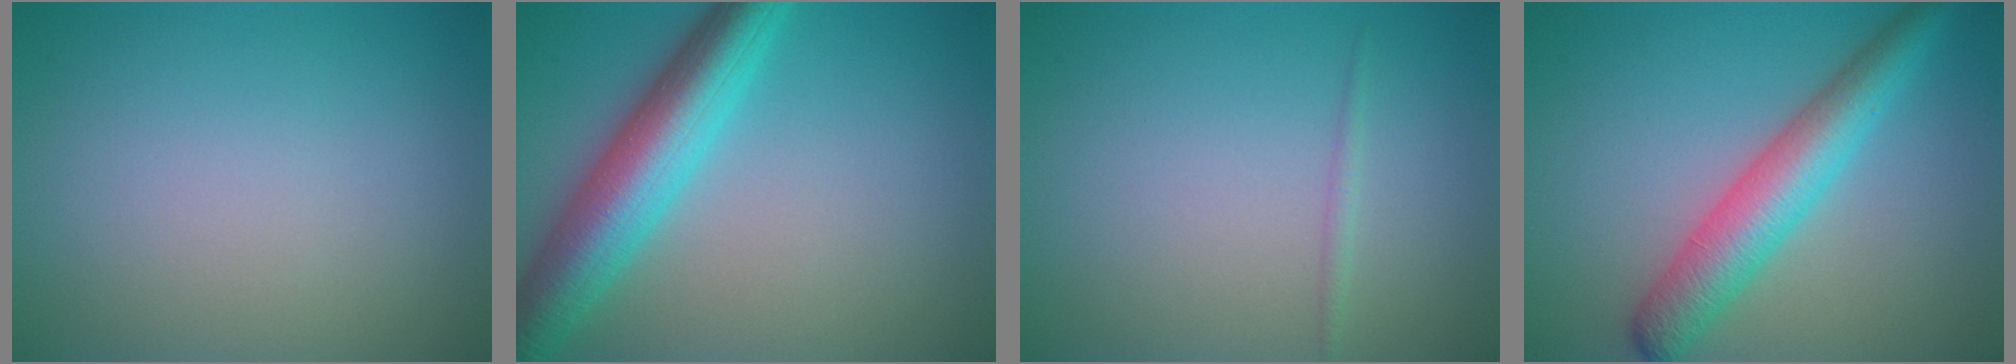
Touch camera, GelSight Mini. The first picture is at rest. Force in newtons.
{"total": 7.5, "press": 7.5, "slide": 0.2}
{"total": 0.7, "press": 0.7, "slide": 0.1}
{"total": 5.4, "press": 5.4, "slide": 0.1}